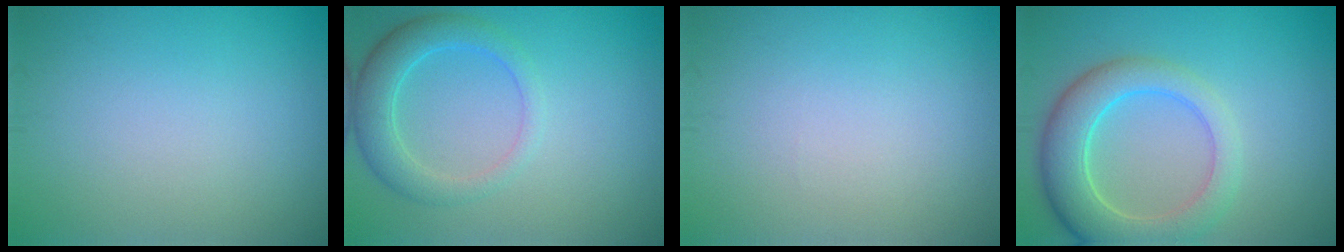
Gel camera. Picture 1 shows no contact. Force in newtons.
{"total": 3.8, "press": 3.8, "slide": 0.2}
{"total": 0.0}
{"total": 6.2, "press": 6.2, "slide": 0.5}